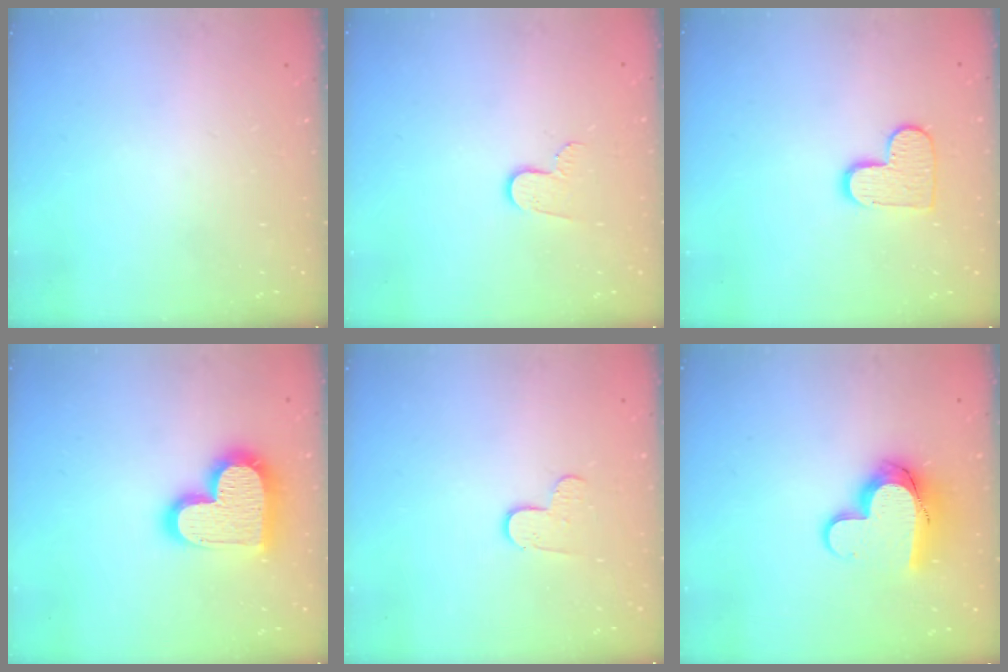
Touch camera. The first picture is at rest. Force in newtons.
{"total": 7.0, "press": 7.0, "slide": 0.5}
{"total": 10.0, "press": 10.0, "slide": 0.6}
{"total": 19.5, "press": 19.5, "slide": 1.5}
{"total": 3.3, "press": 3.3, "slide": 0.3}
{"total": 12.4, "press": 12.4, "slide": 0.6}